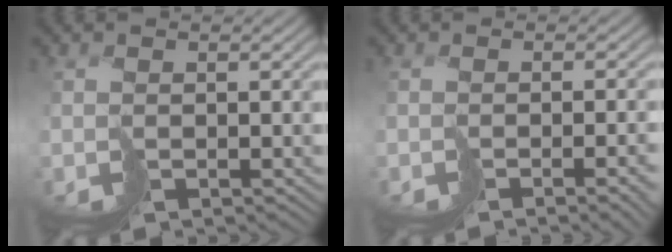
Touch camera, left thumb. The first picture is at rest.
{"total": 4.2, "force": [-2.6, 0.9, 3.2], "torque": [-0.037, -0.011, -0.030]}